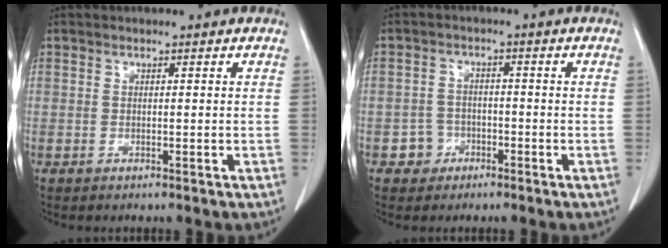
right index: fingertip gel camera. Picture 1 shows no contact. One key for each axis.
{"total": 3.3, "fx": -1.7, "fy": 2.8, "fz": 0.0, "tx": 0.010, "ty": 0.016, "tz": -0.029}